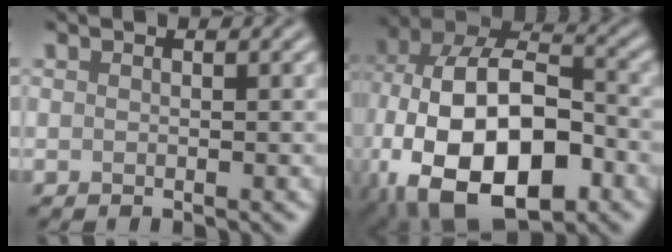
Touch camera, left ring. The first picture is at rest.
{"total": 17.6, "force": [-5.6, 10.5, 13.0], "torque": [-0.238, -0.009, -0.093]}